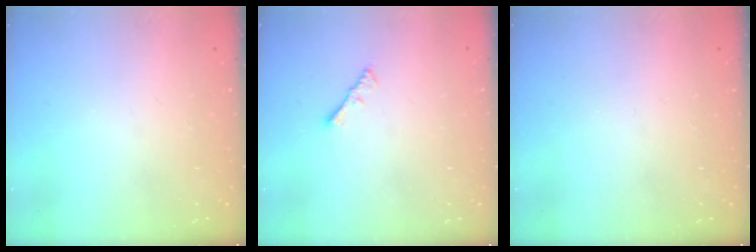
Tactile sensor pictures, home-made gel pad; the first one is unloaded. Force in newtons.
{"total": 1.3, "press": 1.2, "slide": 0.4}
{"total": 0.0}